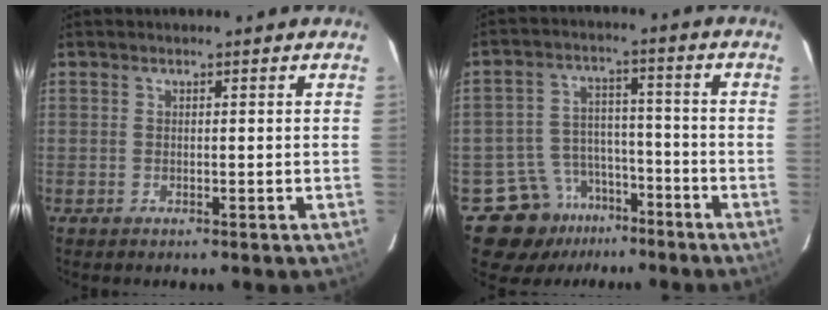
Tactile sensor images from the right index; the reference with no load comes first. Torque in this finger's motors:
{"motor_torque": [-0.46, -0.45, -0.65, -0.21]}